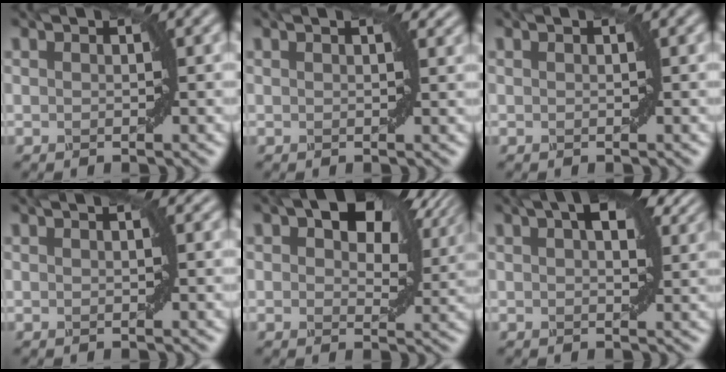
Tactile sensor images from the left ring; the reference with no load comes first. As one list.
[{"total": 1.2, "force": [1.0, 0.4, 0.6], "torque": [-0.006, -0.003, 0.012]}, {"total": 0.0}, {"total": 0.7, "force": [0.6, 0.2, 0.2], "torque": [-0.005, -0.003, 0.005]}, {"total": 9.8, "force": [4.6, 5.1, 7.0], "torque": [-0.087, 0.015, 0.064]}, {"total": 6.2, "force": [3.0, 2.8, 4.7], "torque": [-0.054, 0.019, 0.036]}]